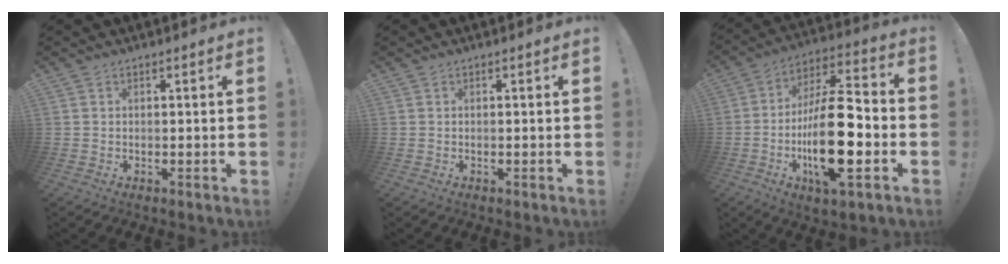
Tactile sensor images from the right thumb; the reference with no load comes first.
{"total": 0.0}
{"total": 22.0, "force": [-4.9, 8.0, 20.0], "torque": [-0.364, 0.018, -0.077]}